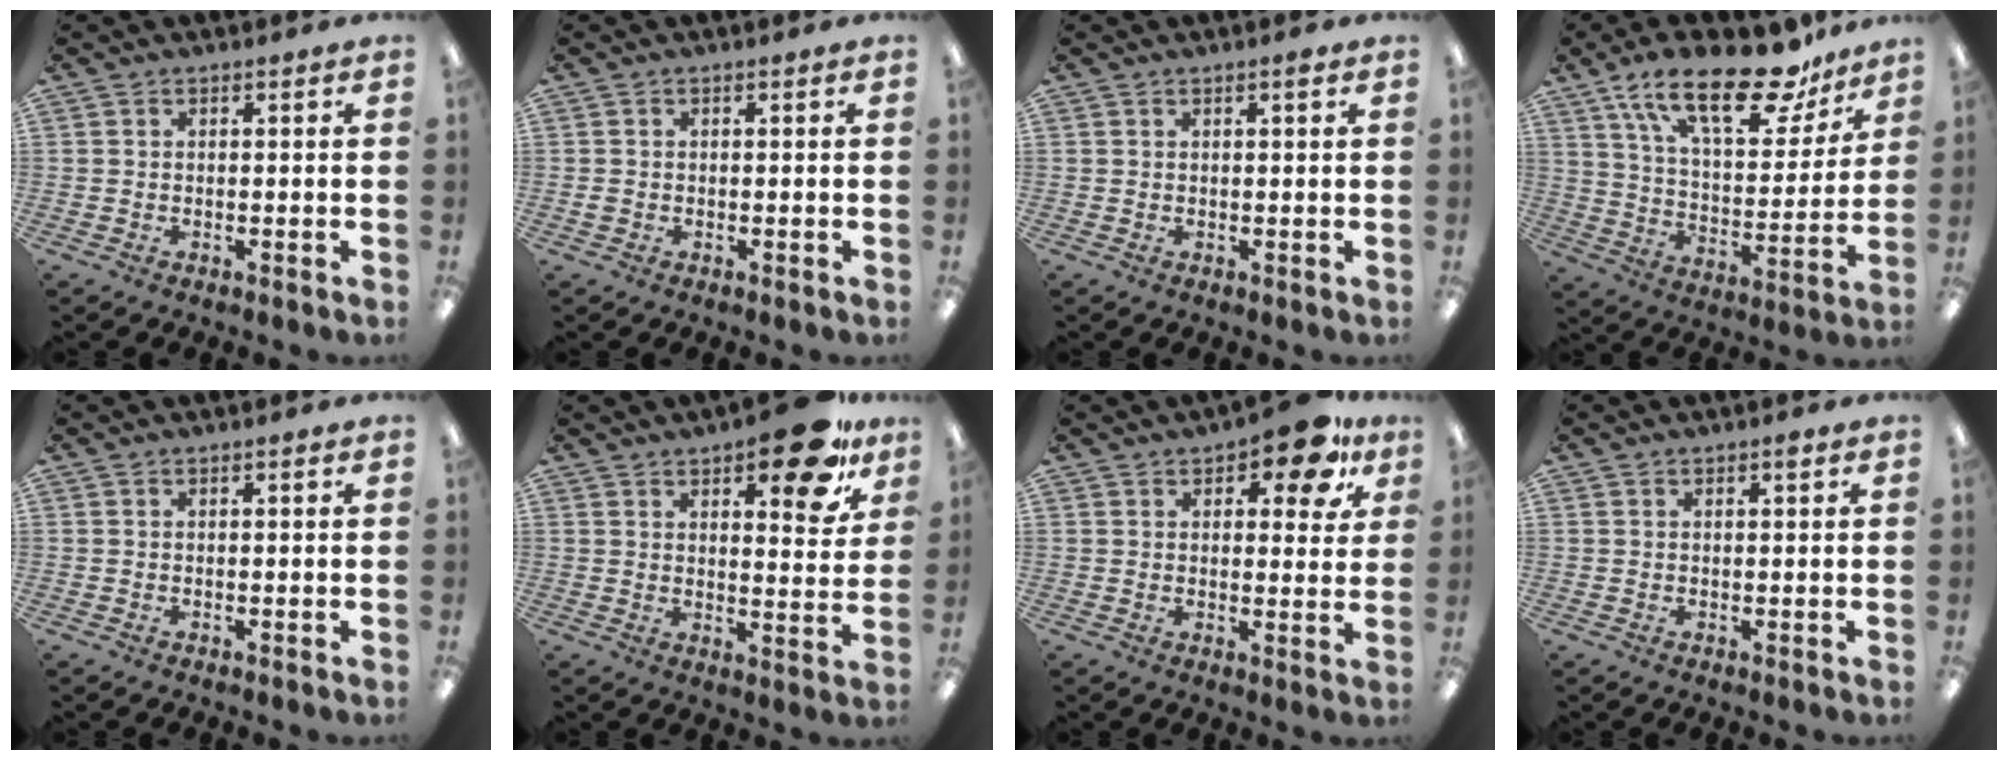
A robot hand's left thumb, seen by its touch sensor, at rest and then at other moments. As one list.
[{"total": 0.7, "force": [-0.1, 0.6, 0.3], "torque": [-0.005, 0.004, -0.004]}, {"total": 1.4, "force": [0.9, 0.2, 1.0], "torque": [-0.014, -0.001, 0.012]}, {"total": 23.4, "force": [15.6, 9.2, 14.7], "torque": [-0.233, -0.089, 0.265]}, {"total": 0.6, "force": [0.3, 0.1, 0.5], "torque": [-0.010, 0.002, 0.005]}, {"total": 14.2, "force": [9.5, 5.1, 9.3], "torque": [-0.113, -0.053, 0.152]}, {"total": 10.7, "force": [6.6, 4.5, 7.1], "torque": [-0.086, -0.026, 0.108]}, {"total": 1.5, "force": [1.0, 0.4, 1.0], "torque": [-0.014, -0.002, 0.014]}]